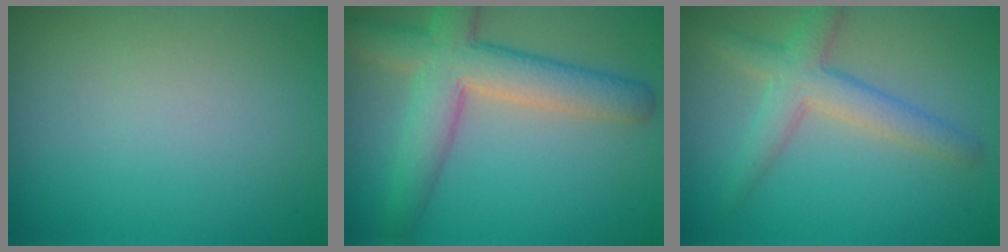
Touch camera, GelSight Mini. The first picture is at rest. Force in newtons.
{"total": 6.8, "press": 6.8, "slide": 0.5}
{"total": 3.9, "press": 3.9, "slide": 0.1}